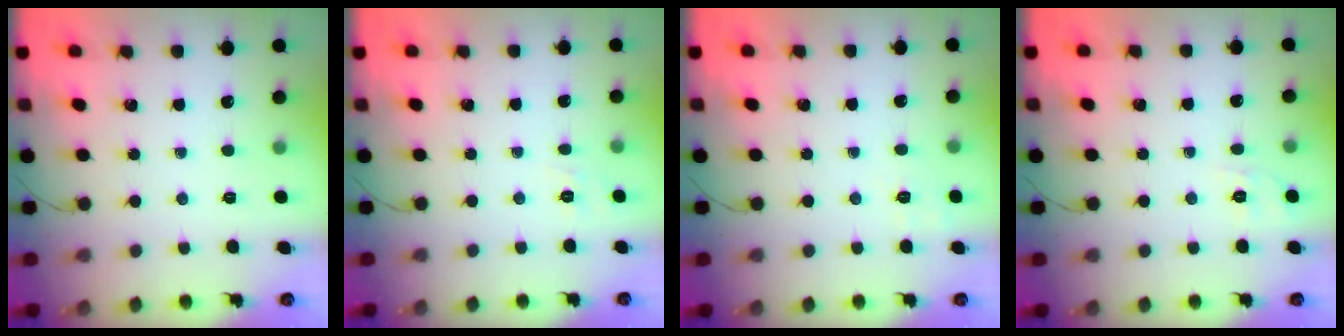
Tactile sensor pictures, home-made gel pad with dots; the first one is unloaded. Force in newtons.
{"total": 1.9, "press": 1.3, "slide": 1.4}
{"total": 2.0, "press": 1.1, "slide": 1.7}
{"total": 1.6, "press": 0.0, "slide": 1.6}